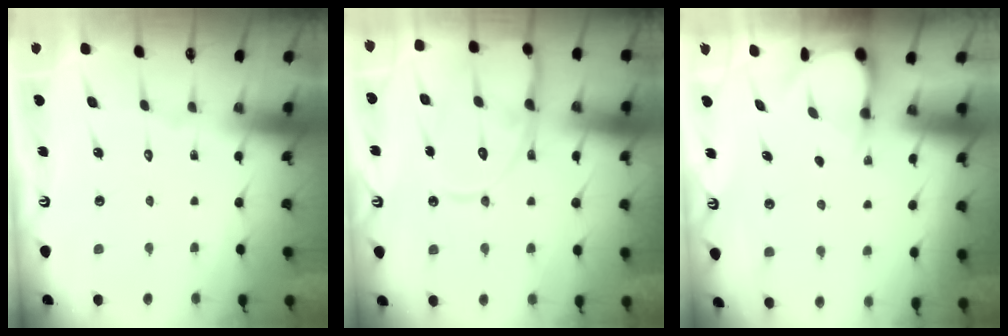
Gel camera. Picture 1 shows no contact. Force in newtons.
{"total": 16.4, "press": 16.3, "slide": 1.8}
{"total": 3.3, "press": 3.3, "slide": 0.4}